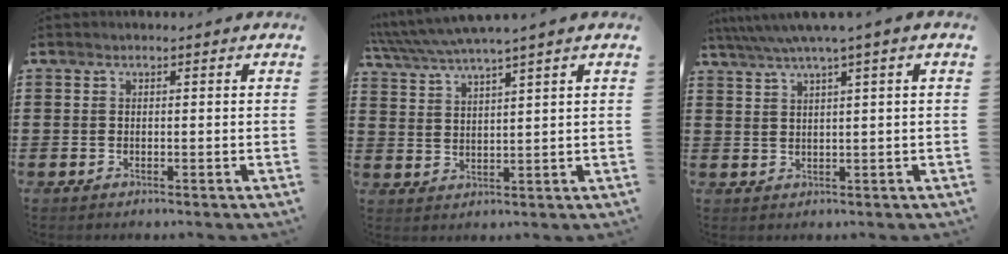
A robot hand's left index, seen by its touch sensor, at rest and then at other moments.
{"total": 3.6, "force": [3.2, -0.5, 1.6], "torque": [-0.043, -0.014, 0.054]}
{"total": 3.2, "force": [1.7, -0.4, 2.7], "torque": [-0.056, -0.005, 0.026]}